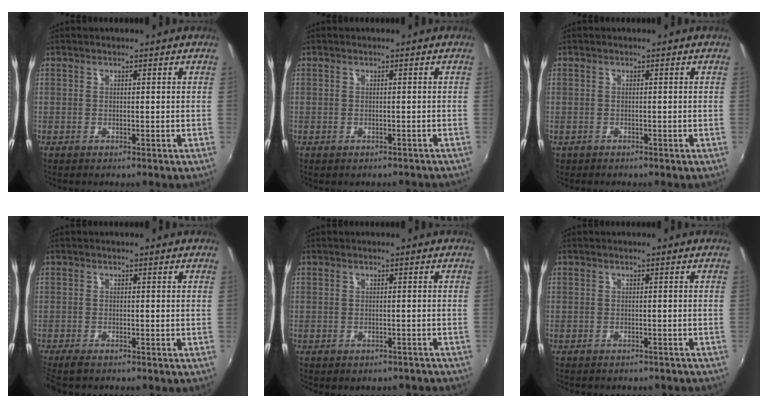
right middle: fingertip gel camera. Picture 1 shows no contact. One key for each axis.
{"total": 2.2, "fx": -1.8, "fy": 1.0, "fz": 0.7, "tx": -0.012, "ty": -0.006, "tz": -0.020}
{"total": 0.8, "fx": -0.5, "fy": 0.6, "fz": 0.1, "tx": -0.006, "ty": -0.003, "tz": -0.007}
{"total": 3.5, "fx": -3.0, "fy": 0.9, "fz": 1.7, "tx": -0.041, "ty": -0.019, "tz": -0.054}
{"total": 4.4, "fx": -3.6, "fy": 2.2, "fz": 1.3, "tx": -0.025, "ty": -0.007, "tz": -0.036}
{"total": 4.1, "fx": -3.6, "fy": 1.5, "fz": 1.2, "tx": -0.026, "ty": -0.012, "tz": -0.042}